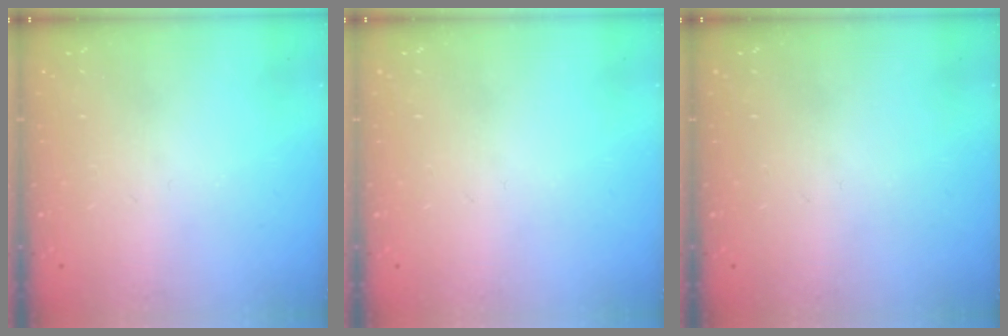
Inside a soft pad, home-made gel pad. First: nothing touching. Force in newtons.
{"total": 0.0}
{"total": 0.0}